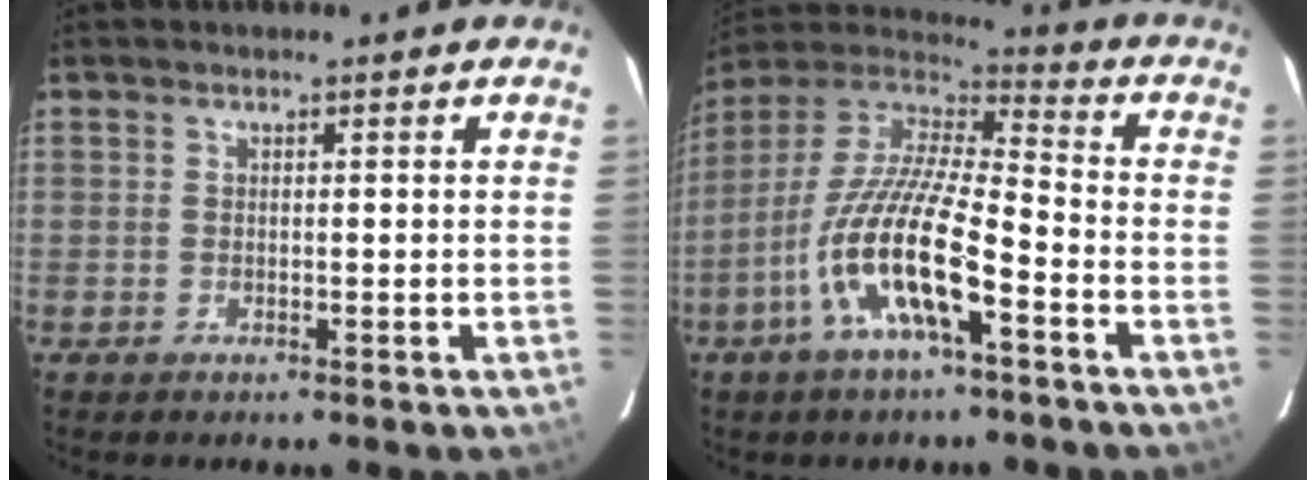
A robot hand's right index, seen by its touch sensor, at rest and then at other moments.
{"total": 17.0, "force": [-7.4, 3.9, 14.8], "torque": [-0.281, -0.021, -0.147]}